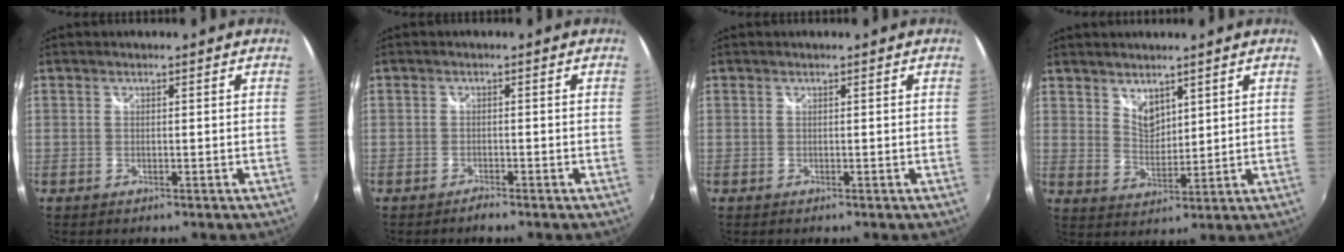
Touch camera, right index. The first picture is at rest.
{"total": 1.2, "force": [-1.2, 0.0, 0.2], "torque": [-0.006, -0.006, -0.023]}
{"total": 0.0}
{"total": 4.8, "force": [3.7, 2.4, 1.8], "torque": [-0.019, -0.002, 0.069]}